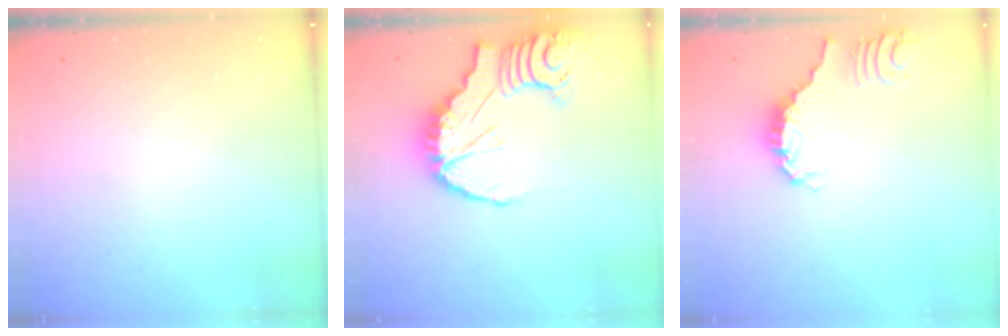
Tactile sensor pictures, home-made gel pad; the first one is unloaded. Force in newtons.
{"total": 15.1, "press": 15.0, "slide": 1.9}
{"total": 0.9, "press": 0.8, "slide": 0.2}